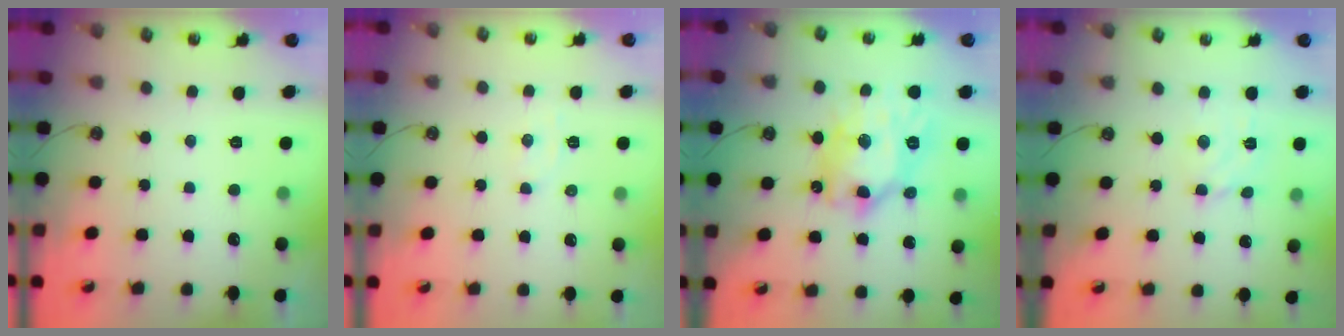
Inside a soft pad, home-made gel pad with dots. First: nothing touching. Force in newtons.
{"total": 3.5, "press": 3.4, "slide": 0.5}
{"total": 14.7, "press": 14.6, "slide": 1.7}
{"total": 3.8, "press": 3.8, "slide": 0.5}